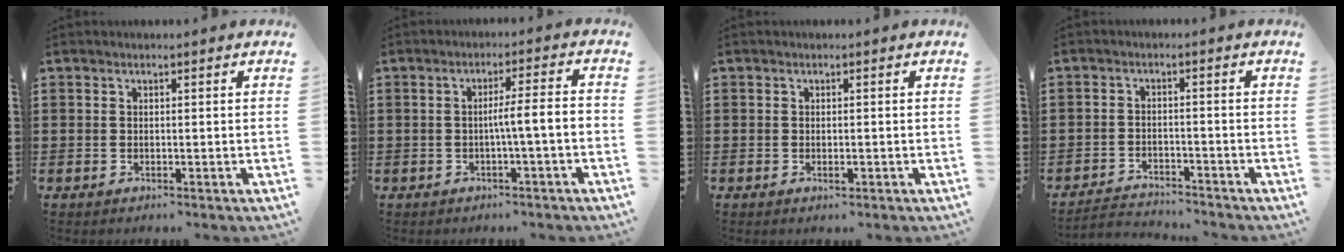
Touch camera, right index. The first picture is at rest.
{"total": 4.3, "force": [-1.0, 0.0, 4.2], "torque": [-0.077, -0.002, -0.022]}
{"total": 1.0, "force": [-0.3, 0.3, 0.9], "torque": [-0.017, -0.004, -0.005]}
{"total": 2.7, "force": [-2.7, 0.3, 0.0], "torque": [-0.009, 0.001, -0.060]}